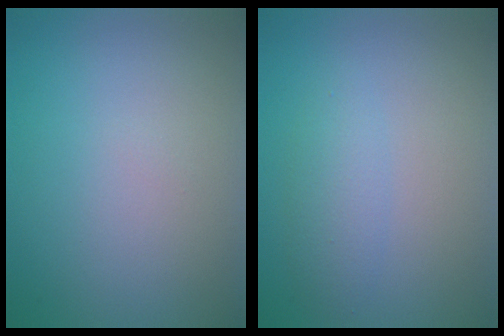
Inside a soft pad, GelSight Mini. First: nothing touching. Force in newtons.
{"total": 2.1, "press": 2.0, "slide": 0.2}